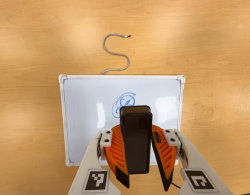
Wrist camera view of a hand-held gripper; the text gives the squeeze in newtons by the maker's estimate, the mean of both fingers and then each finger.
{"total": 11.0, "left": 10.2, "right": 11.8}